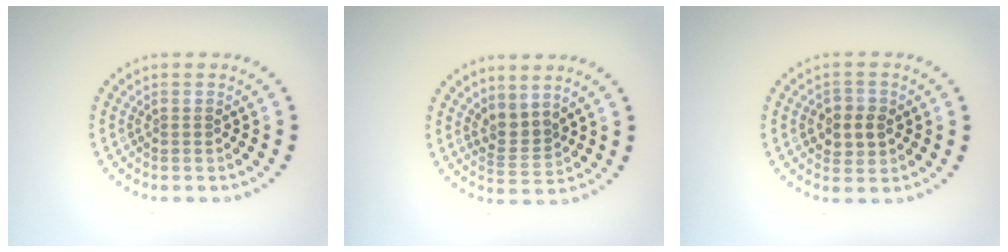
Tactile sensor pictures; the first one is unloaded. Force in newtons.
{"total": 2.3, "press": 1.5, "slide": 1.7}
{"total": 2.7, "press": 2.6, "slide": 0.5}